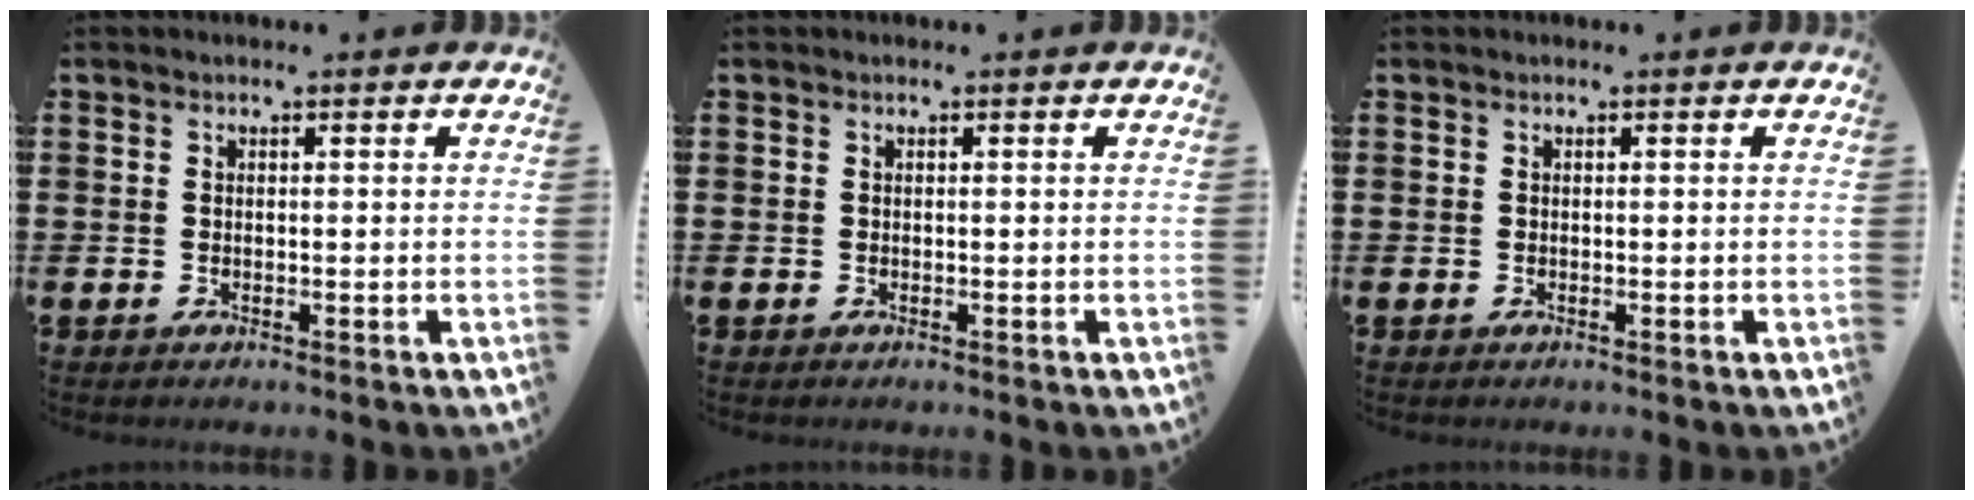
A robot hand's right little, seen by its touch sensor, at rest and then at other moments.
{"total": 0.0}
{"total": 0.0}